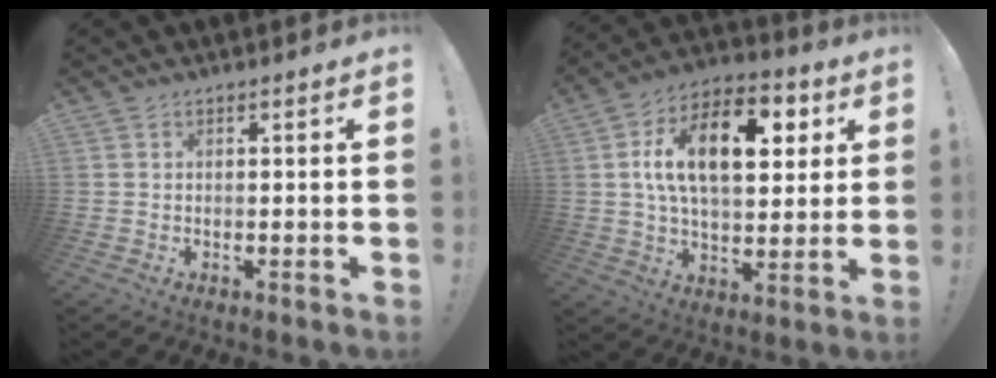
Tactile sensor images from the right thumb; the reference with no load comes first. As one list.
[{"total": 19.1, "force": [5.4, 10.5, 15.0], "torque": [-0.243, -0.007, 0.083]}]